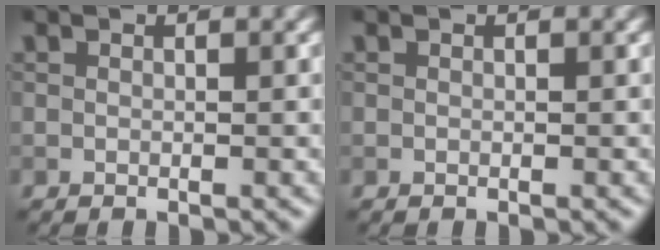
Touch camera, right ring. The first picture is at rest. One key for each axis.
{"total": 0.0}